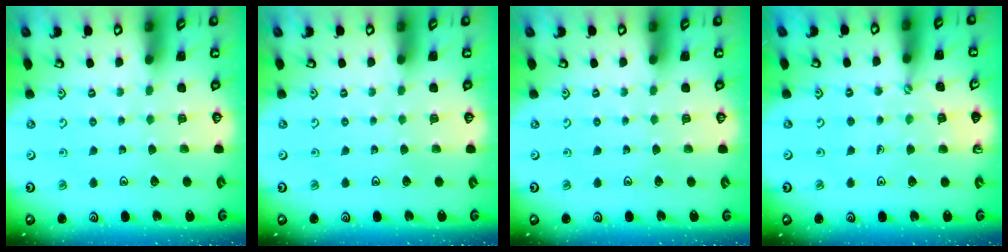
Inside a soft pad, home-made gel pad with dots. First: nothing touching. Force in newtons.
{"total": 0.0}
{"total": 0.0}
{"total": 3.1, "press": 3.1, "slide": 0.5}